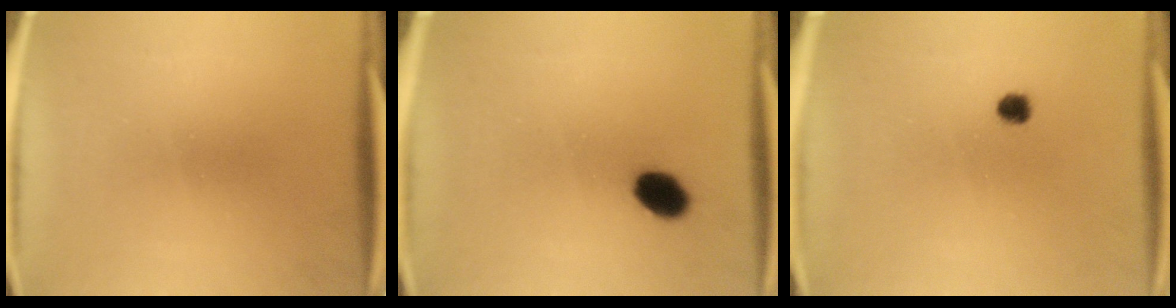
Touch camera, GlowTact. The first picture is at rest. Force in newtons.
{"total": 5.4}
{"total": 2.0}